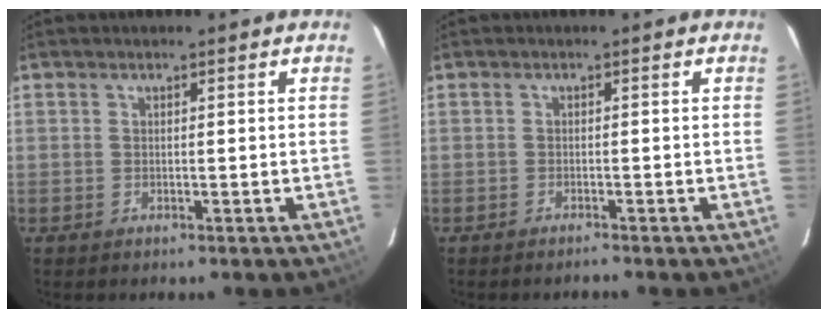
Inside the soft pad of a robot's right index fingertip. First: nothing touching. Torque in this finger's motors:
{"motor_torque": [-0.01, 0.07, -0.03, 0.01]}